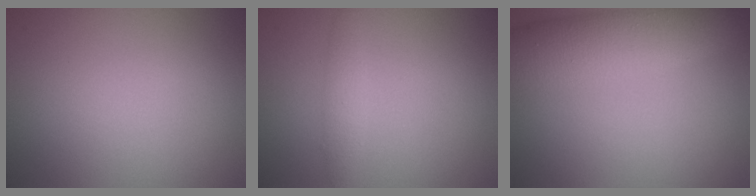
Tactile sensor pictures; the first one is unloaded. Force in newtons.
{"total": 1.4, "press": 1.4, "slide": 0.0}
{"total": 6.0, "press": 6.0, "slide": 0.2}